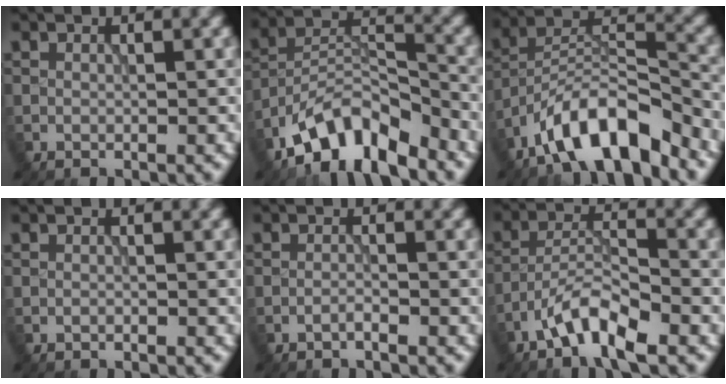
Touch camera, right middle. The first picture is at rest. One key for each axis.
{"total": 8.4, "fx": -6.5, "fy": 3.0, "fz": 4.5, "tx": -0.068, "ty": 0.003, "tz": -0.127}
{"total": 9.5, "fx": -7.1, "fy": 2.9, "fz": 5.7, "tx": -0.087, "ty": 0.011, "tz": -0.135}
{"total": 0.0}
{"total": 0.8, "fx": -0.7, "fy": 0.0, "fz": 0.5, "tx": -0.008, "ty": 0.003, "tz": -0.016}
{"total": 5.1, "fx": -3.4, "fy": 1.3, "fz": 3.5, "tx": -0.061, "ty": 0.006, "tz": -0.072}